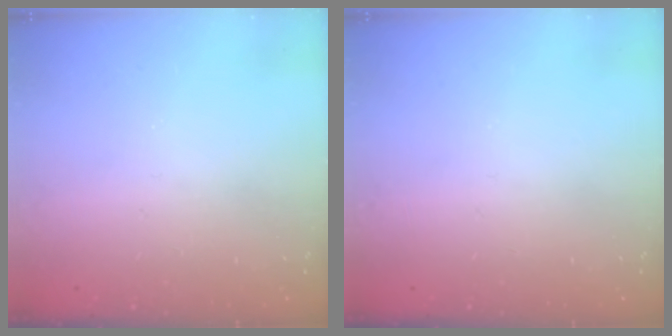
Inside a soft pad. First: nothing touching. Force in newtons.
{"total": 0.0}